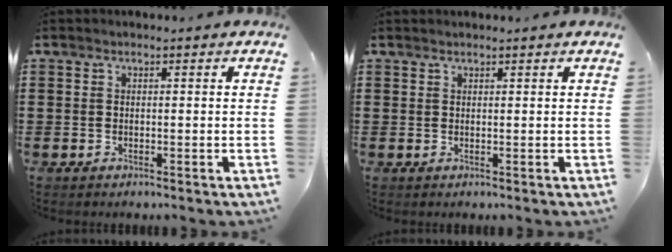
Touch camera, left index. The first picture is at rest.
{"total": 0.5, "force": [0.5, -0.1, 0.2], "torque": [-0.004, -0.001, 0.010]}